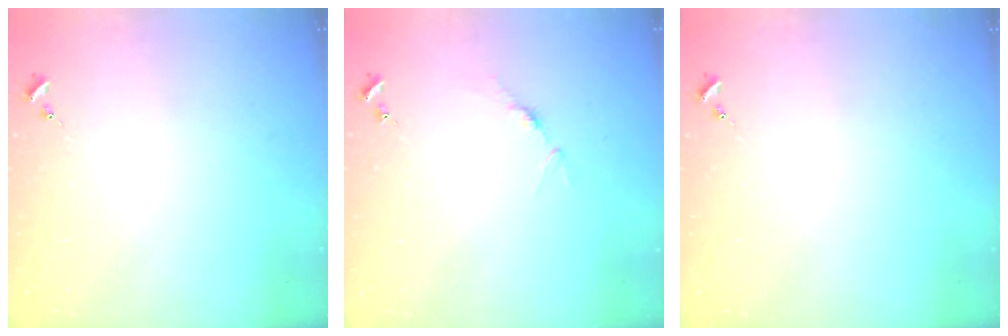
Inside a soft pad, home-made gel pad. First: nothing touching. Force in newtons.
{"total": 3.4, "press": 3.4, "slide": 0.4}
{"total": 0.0}